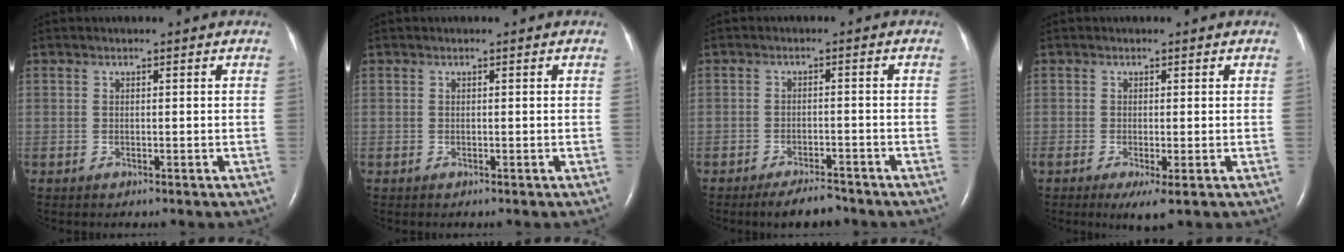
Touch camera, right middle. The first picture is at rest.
{"total": 0.0}
{"total": 4.3, "force": [-3.7, 1.0, 2.0], "torque": [-0.034, -0.005, -0.059]}
{"total": 3.2, "force": [-1.3, 0.5, 2.9], "torque": [-0.047, -0.011, -0.017]}